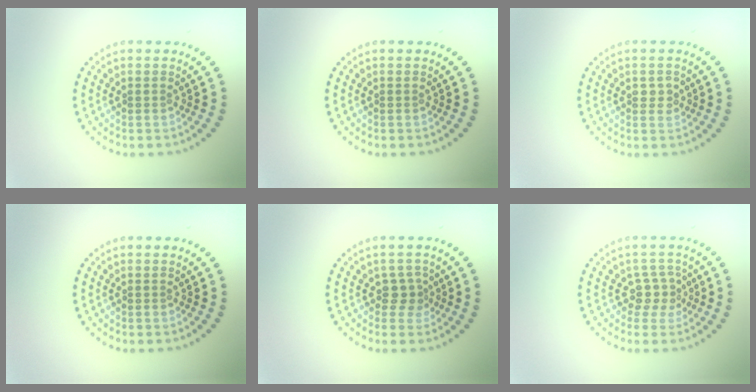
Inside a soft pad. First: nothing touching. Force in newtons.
{"total": 0.0}
{"total": 1.2, "press": 1.2, "slide": 0.1}
{"total": 0.0}
{"total": 1.6, "press": 1.2, "slide": 1.1}
{"total": 2.2, "press": 1.6, "slide": 1.4}